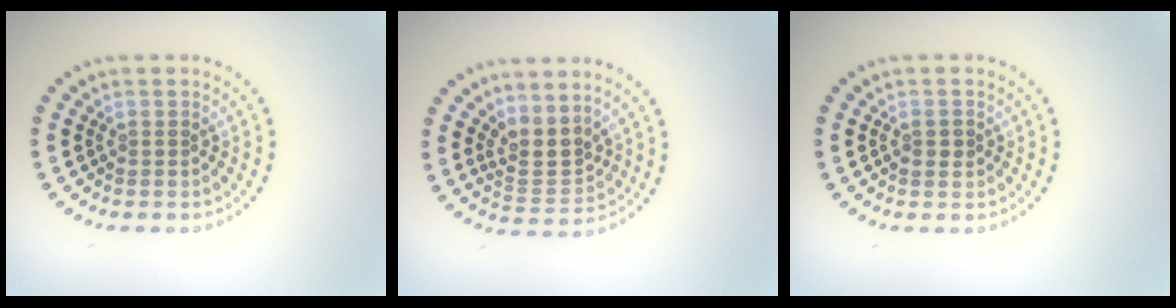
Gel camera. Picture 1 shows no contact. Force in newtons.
{"total": 3.0, "press": 2.4, "slide": 1.7}
{"total": 1.2, "press": 1.2, "slide": 0.1}